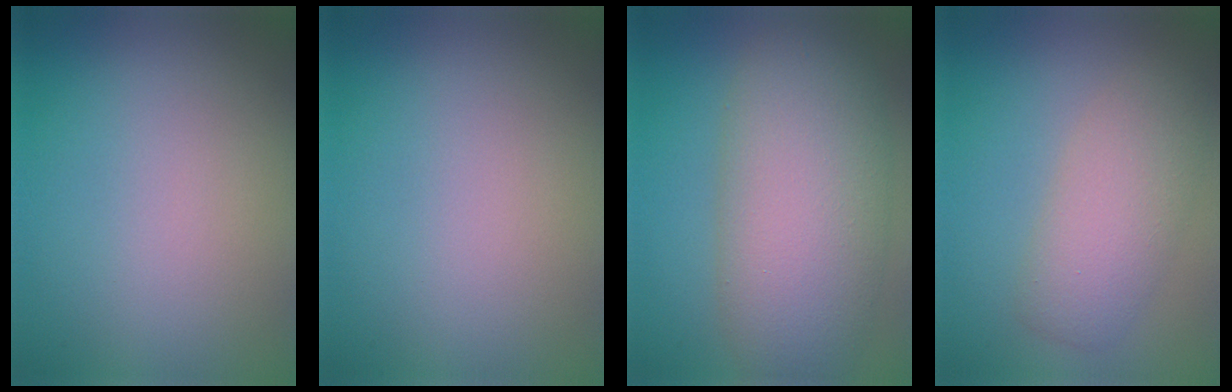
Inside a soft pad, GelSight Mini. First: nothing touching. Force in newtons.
{"total": 0.0}
{"total": 9.0, "press": 9.0, "slide": 0.3}
{"total": 4.1, "press": 4.1, "slide": 0.4}